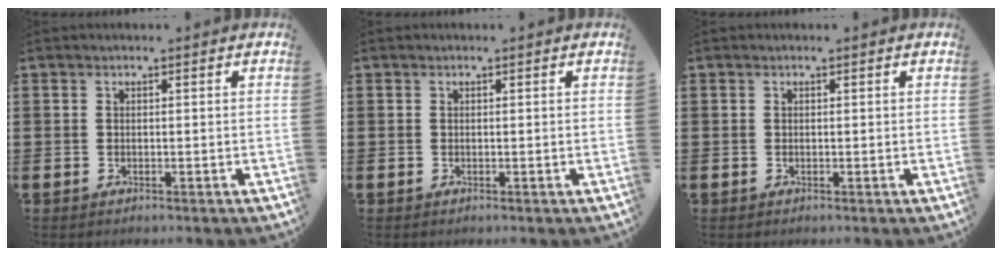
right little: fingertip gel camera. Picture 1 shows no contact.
{"total": 0.0}
{"total": 0.0}